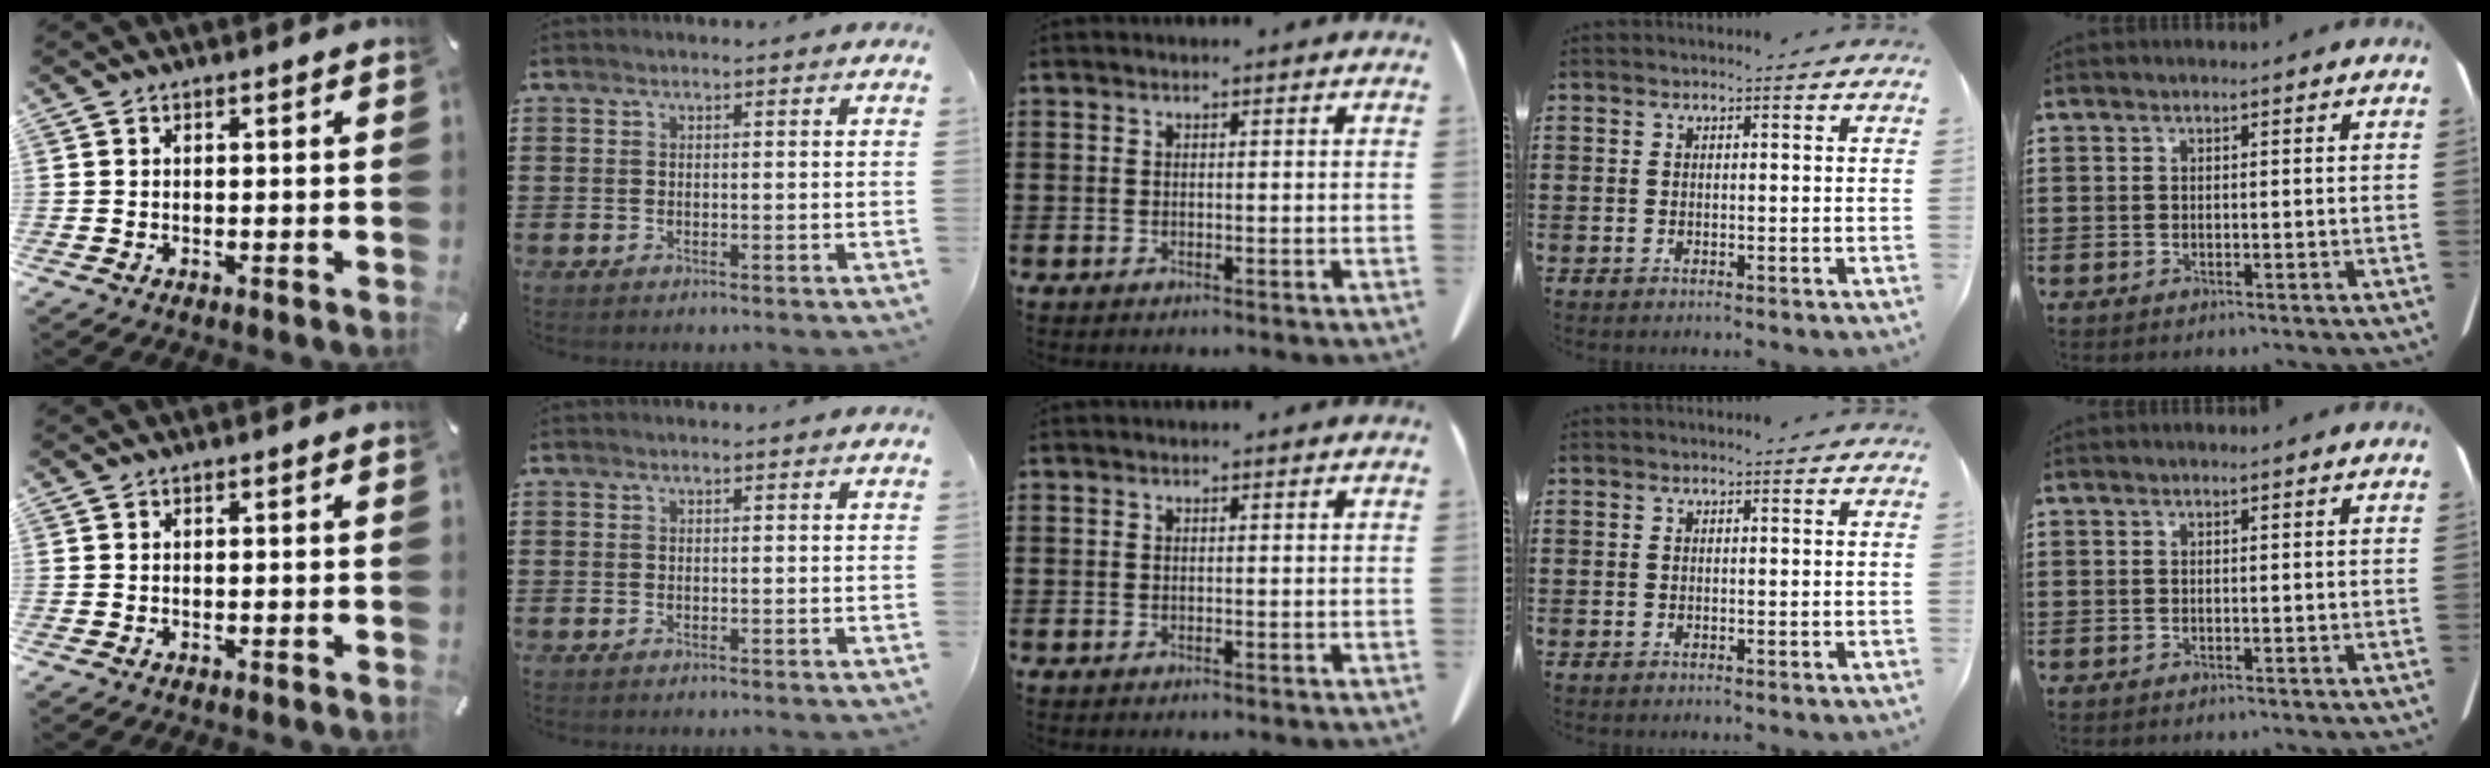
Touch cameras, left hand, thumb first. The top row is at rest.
{}